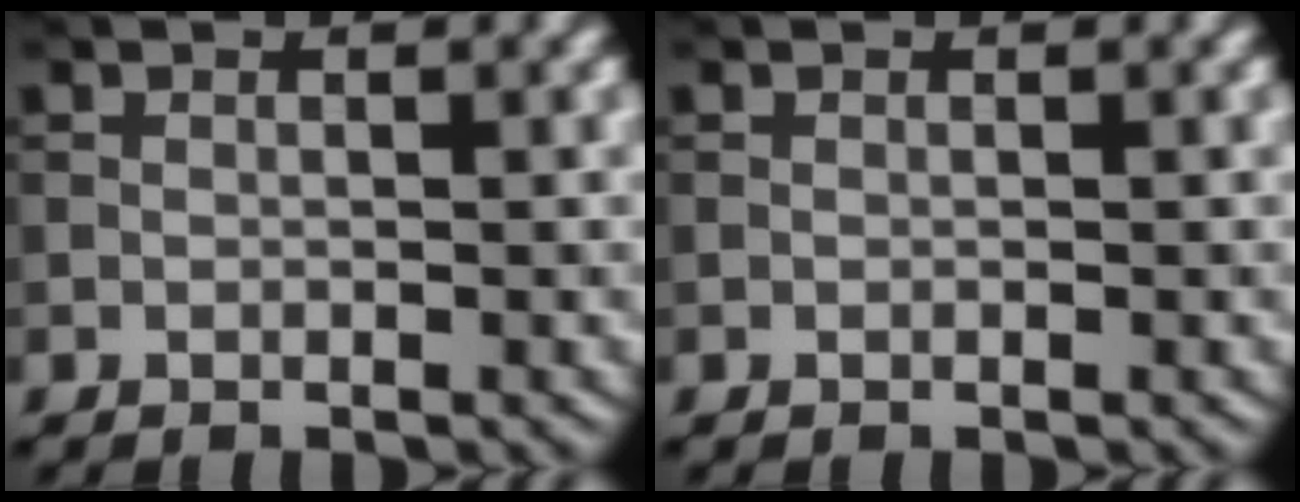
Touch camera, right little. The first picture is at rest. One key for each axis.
{"total": 0.0}